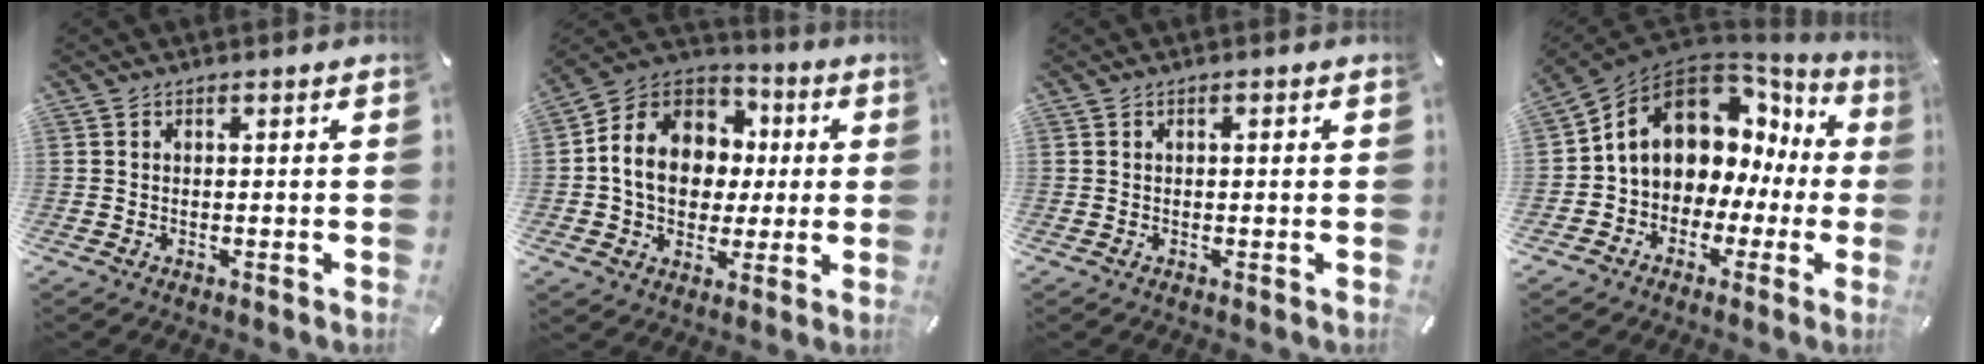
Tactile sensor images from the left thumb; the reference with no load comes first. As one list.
[{"total": 14.1, "force": [0.3, 12.1, 7.1], "torque": [-0.153, 0.006, 0.008]}, {"total": 1.0, "force": [0.2, 0.2, 0.9], "torque": [-0.017, 0.001, 0.002]}, {"total": 11.4, "force": [4.5, 8.8, 5.7], "torque": [-0.109, -0.031, 0.083]}]